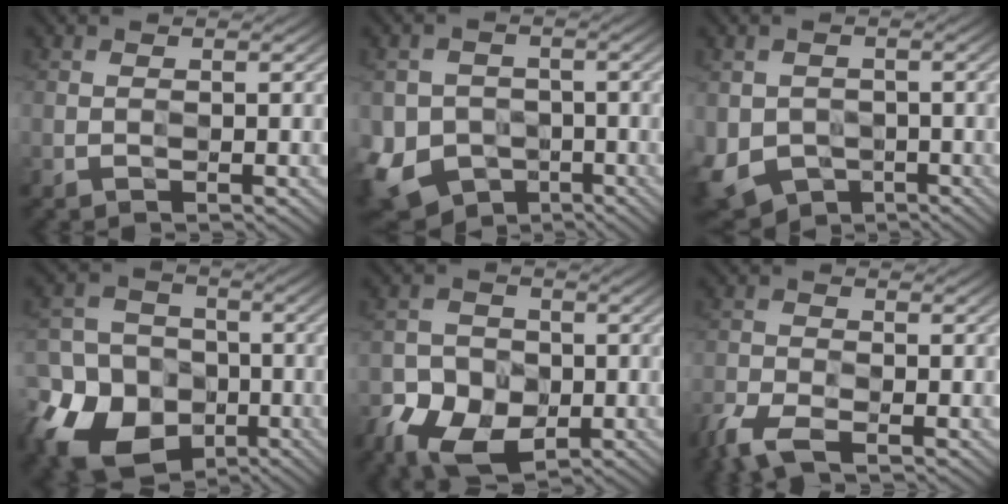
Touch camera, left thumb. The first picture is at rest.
{"total": 8.2, "force": [-3.4, 7.1, 2.4], "torque": [-0.065, -0.030, -0.073]}
{"total": 5.3, "force": [-1.4, 4.7, 2.1], "torque": [-0.073, -0.022, -0.022]}
{"total": 14.4, "force": [-6.8, 11.1, 6.3], "torque": [-0.153, -0.041, -0.132]}
{"total": 7.5, "force": [-3.4, 5.4, 4.0], "torque": [-0.090, -0.011, -0.066]}
{"total": 5.2, "force": [-3.8, 1.7, 3.1], "torque": [-0.074, -0.013, -0.083]}